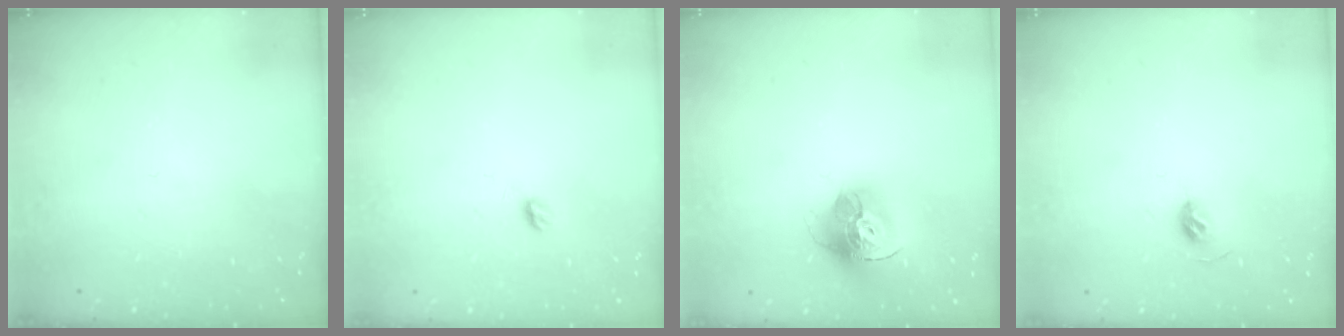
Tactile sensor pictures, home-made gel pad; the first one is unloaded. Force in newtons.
{"total": 4.3, "press": 4.2, "slide": 0.5}
{"total": 15.5, "press": 15.4, "slide": 1.7}
{"total": 5.4, "press": 5.2, "slide": 1.2}